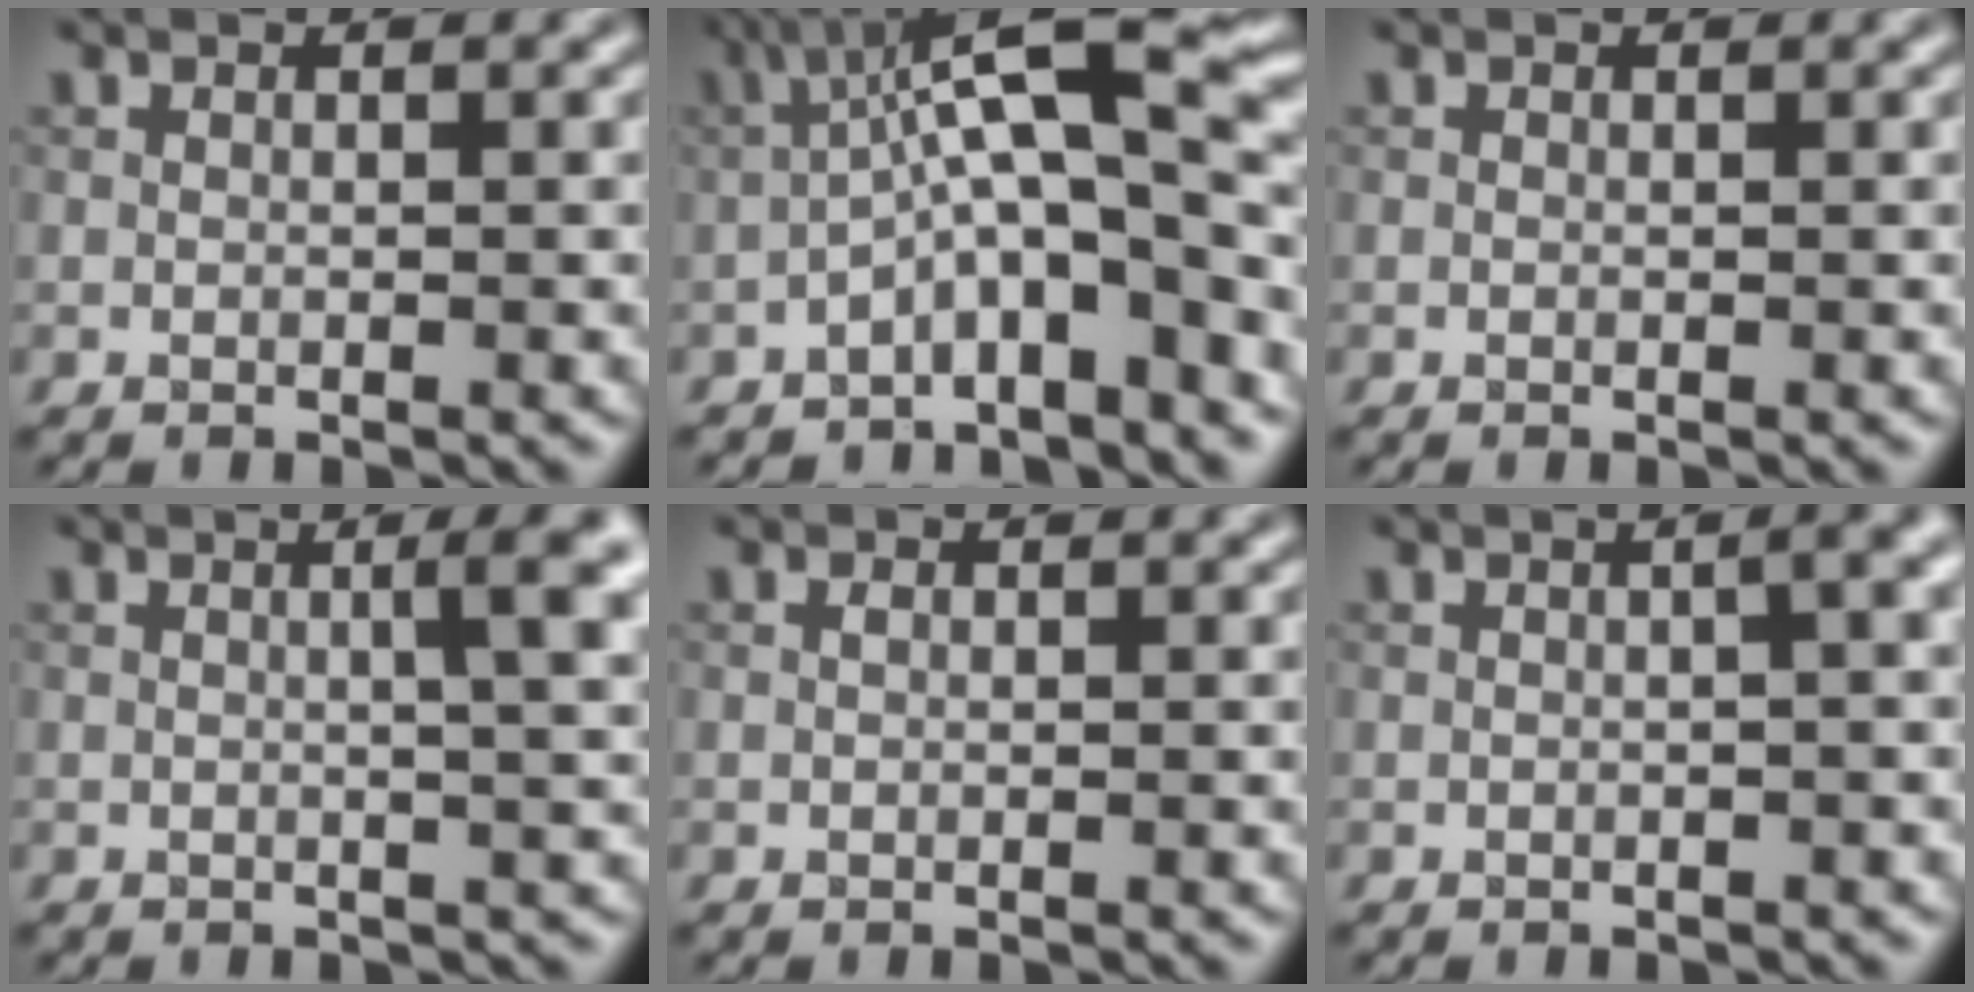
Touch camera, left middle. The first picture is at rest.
{"total": 10.2, "force": [-2.1, 2.5, 9.7], "torque": [-0.153, 0.035, -0.042]}
{"total": 0.0}
{"total": 4.1, "force": [0.5, 0.9, 4.0], "torque": [-0.045, 0.014, 0.005]}
{"total": 0.0}
{"total": 3.1, "force": [0.3, 1.1, 2.9], "torque": [-0.025, 0.011, -0.004]}